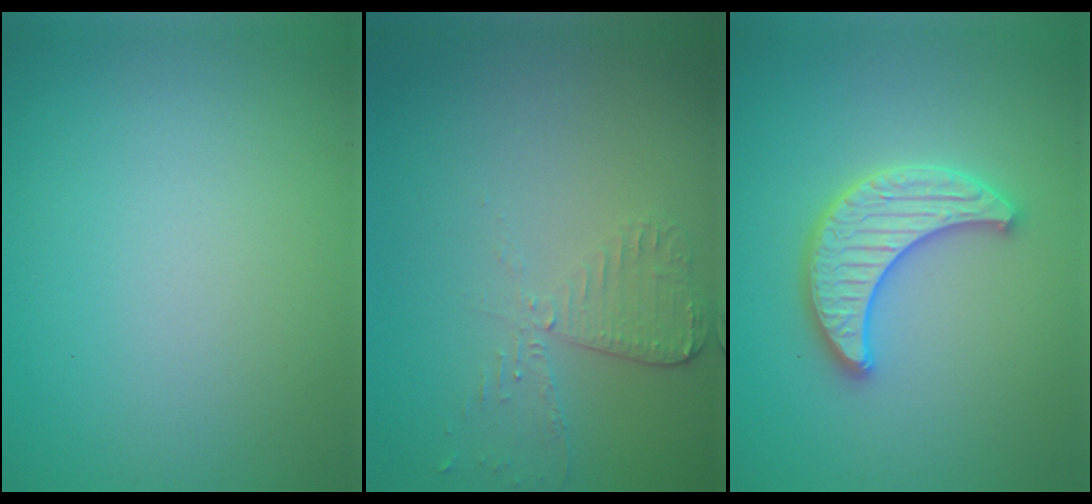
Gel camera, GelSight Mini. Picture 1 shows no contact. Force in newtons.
{"total": 2.5, "press": 2.3, "slide": 1.2}
{"total": 4.0, "press": 3.9, "slide": 0.8}